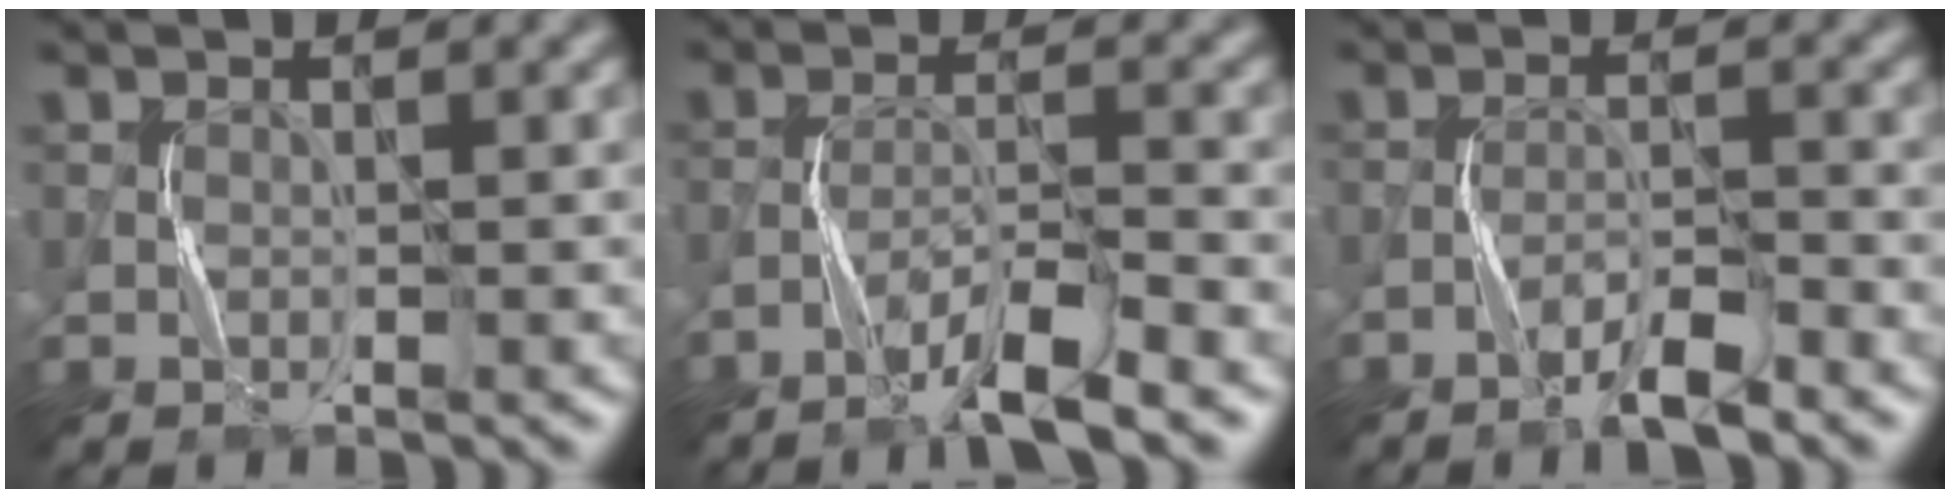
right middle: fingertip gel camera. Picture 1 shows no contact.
{"total": 5.0, "force": [-3.6, 0.4, 3.4], "torque": [-0.063, 0.005, -0.071]}
{"total": 3.3, "force": [-2.5, 0.3, 2.2], "torque": [-0.041, 0.007, -0.050]}